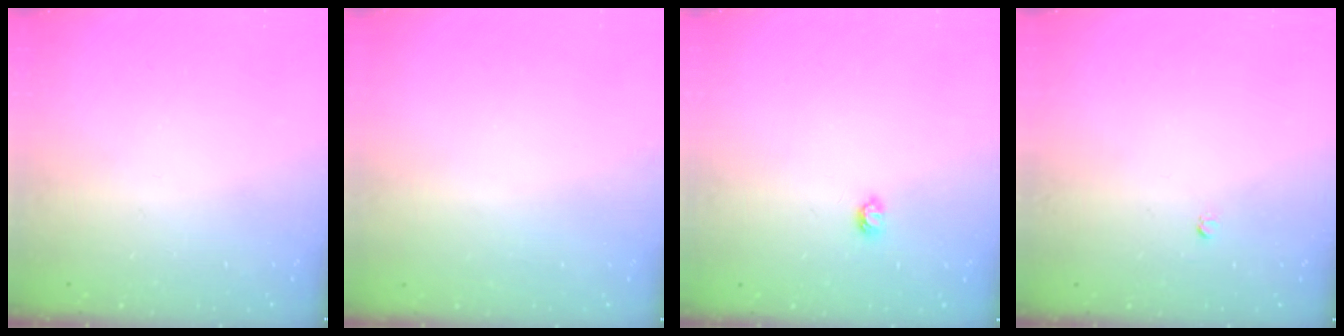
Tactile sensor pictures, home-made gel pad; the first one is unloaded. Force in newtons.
{"total": 0.9, "press": 0.9, "slide": 0.1}
{"total": 3.4, "press": 3.4, "slide": 0.5}
{"total": 2.5, "press": 2.5, "slide": 0.2}